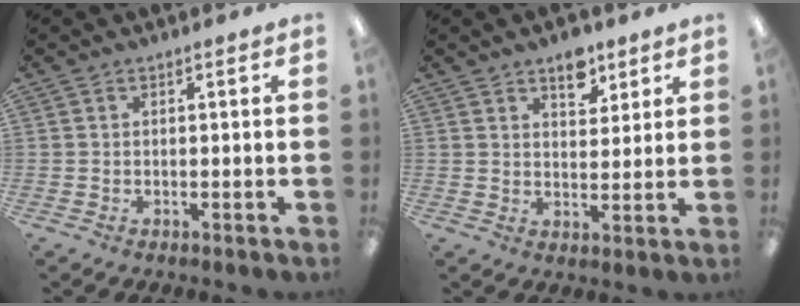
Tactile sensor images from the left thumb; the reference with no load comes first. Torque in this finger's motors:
{"motor_torque": [0.71, 0.56, 0.73, -0.42, 0.02]}